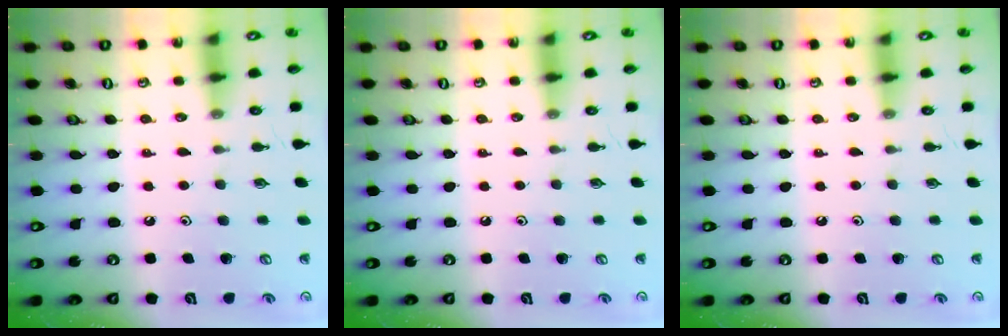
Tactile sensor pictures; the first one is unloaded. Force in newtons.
{"total": 0.0}
{"total": 0.0}